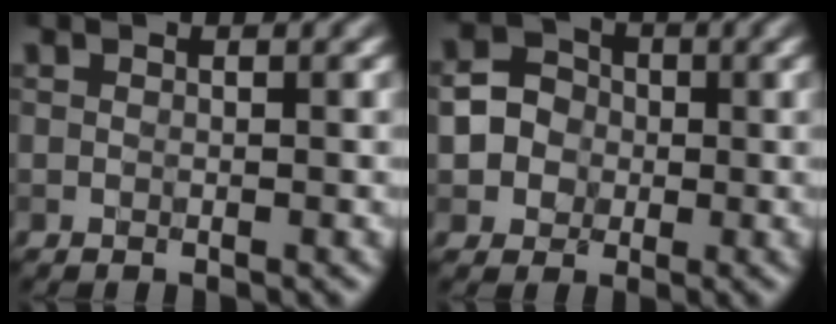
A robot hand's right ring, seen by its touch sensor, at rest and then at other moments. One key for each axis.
{"total": 3.4, "fx": -0.4, "fy": 3.2, "fz": 1.1, "tx": 0.001, "ty": 0.004, "tz": -0.011}